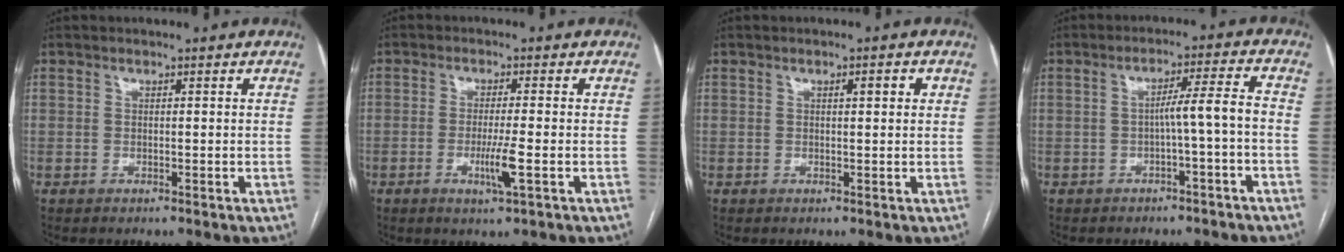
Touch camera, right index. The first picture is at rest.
{"total": 4.3, "force": [-1.3, -0.3, 4.1], "torque": [-0.079, -0.011, -0.023]}
{"total": 2.0, "force": [0.7, 0.5, 1.8], "torque": [-0.024, 0.003, 0.009]}
{"total": 4.9, "force": [-1.4, -0.5, 4.7], "torque": [-0.068, 0.015, -0.019]}